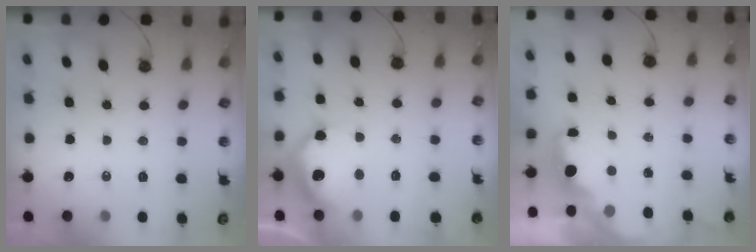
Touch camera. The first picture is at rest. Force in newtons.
{"total": 15.5, "press": 15.4, "slide": 1.2}
{"total": 2.0, "press": 1.9, "slide": 0.7}